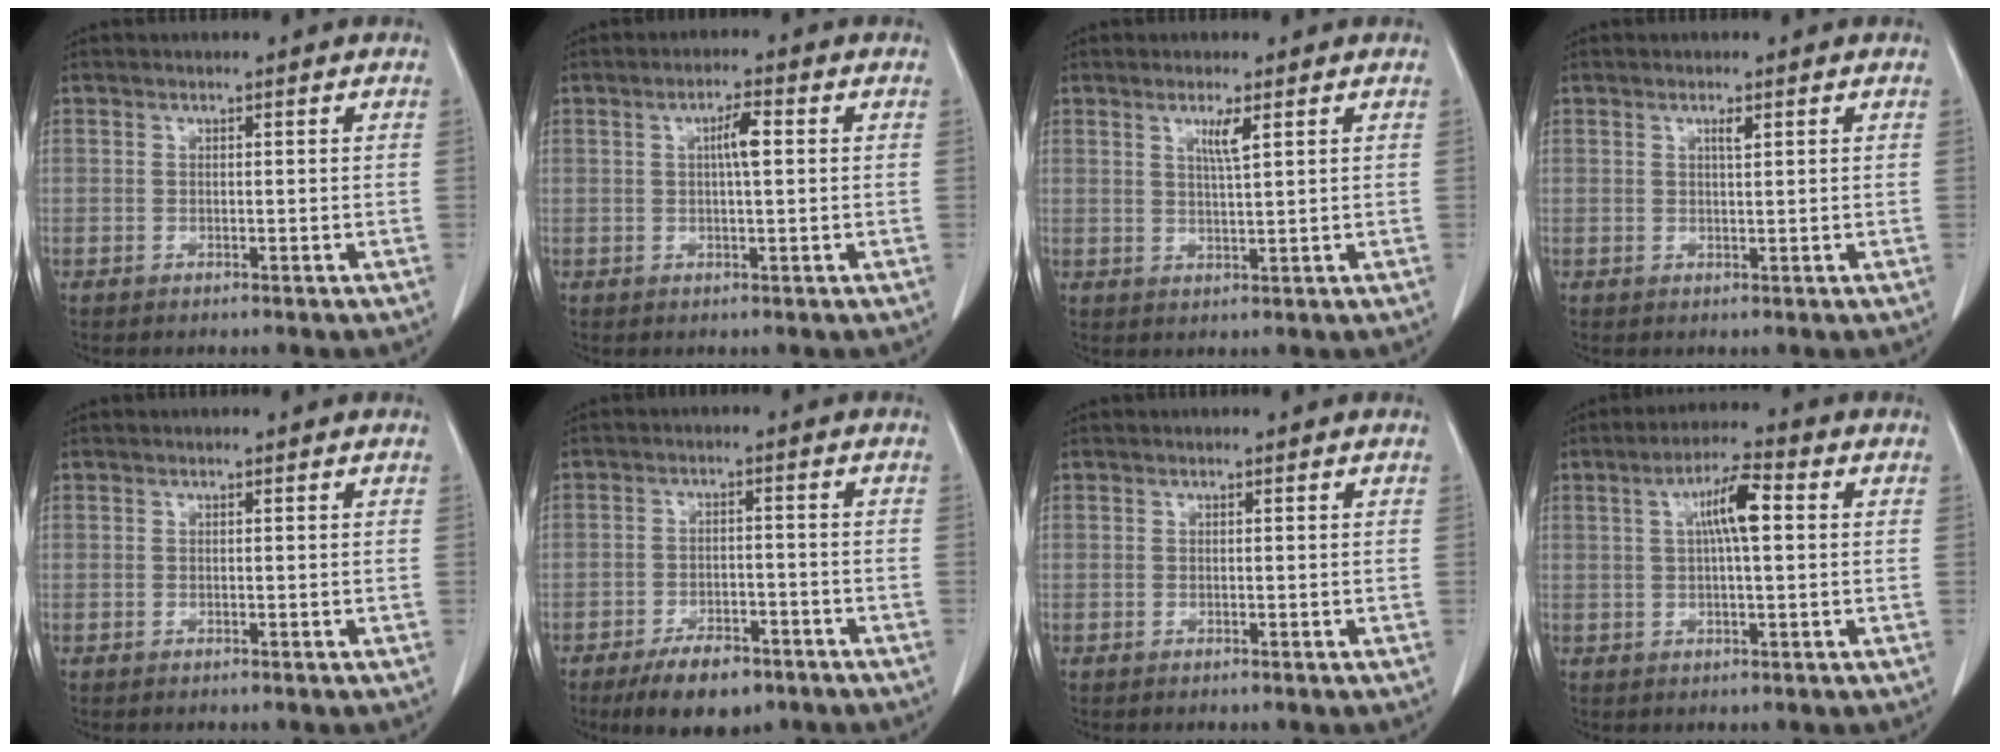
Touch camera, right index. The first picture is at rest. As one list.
[{"total": 3.4, "force": [0.6, 0.3, 3.3], "torque": [-0.059, 0.004, 0.009]}, {"total": 2.9, "force": [1.4, -0.2, 2.6], "torque": [-0.051, -0.005, 0.027]}, {"total": 1.2, "force": [0.6, 0.0, 1.0], "torque": [-0.020, -0.002, 0.011]}, {"total": 0.0}, {"total": 7.7, "force": [-5.4, 3.2, 4.4], "torque": [-0.073, -0.003, -0.087]}, {"total": 0.0}, {"total": 6.5, "force": [1.4, 0.9, 6.3], "torque": [-0.114, 0.015, 0.022]}]